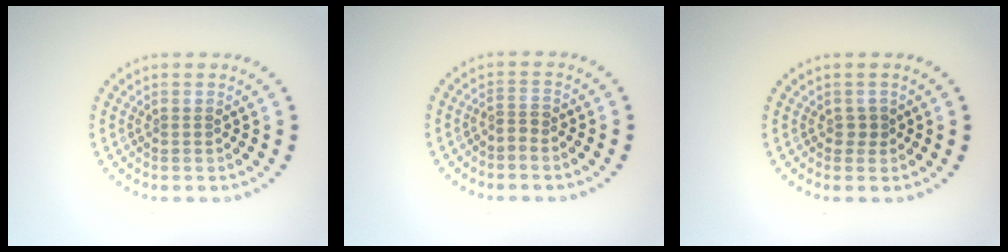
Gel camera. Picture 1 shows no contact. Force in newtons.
{"total": 1.1, "press": 0.6, "slide": 0.9}
{"total": 0.7, "press": 0.6, "slide": 0.4}